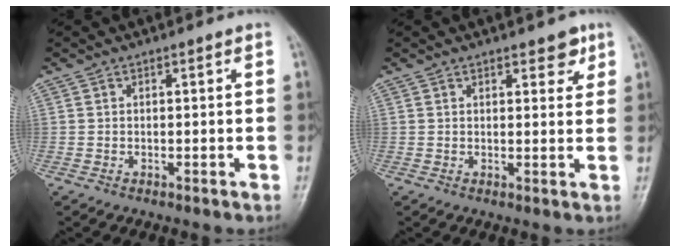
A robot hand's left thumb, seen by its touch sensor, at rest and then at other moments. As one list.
[{"total": 3.6, "force": [2.2, 1.7, 2.3], "torque": [-0.010, -0.010, 0.025]}]